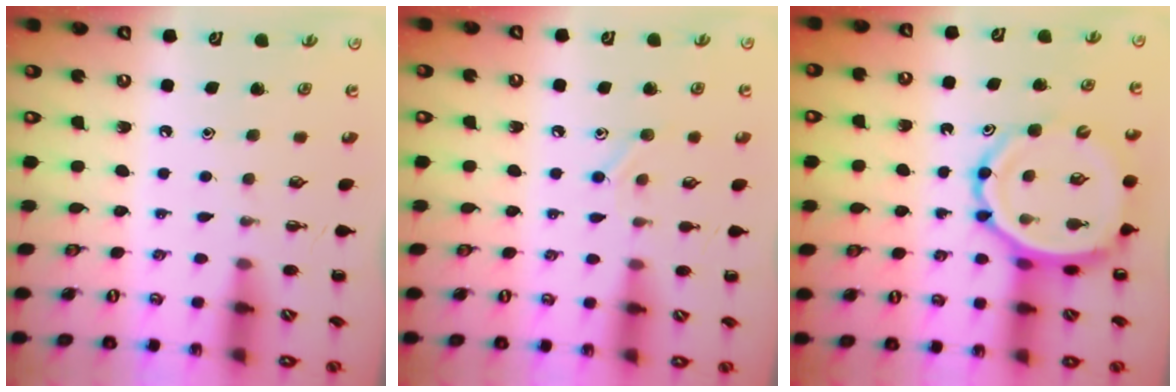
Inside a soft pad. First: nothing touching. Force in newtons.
{"total": 7.5, "press": 7.3, "slide": 1.6}
{"total": 10.7, "press": 10.1, "slide": 3.4}